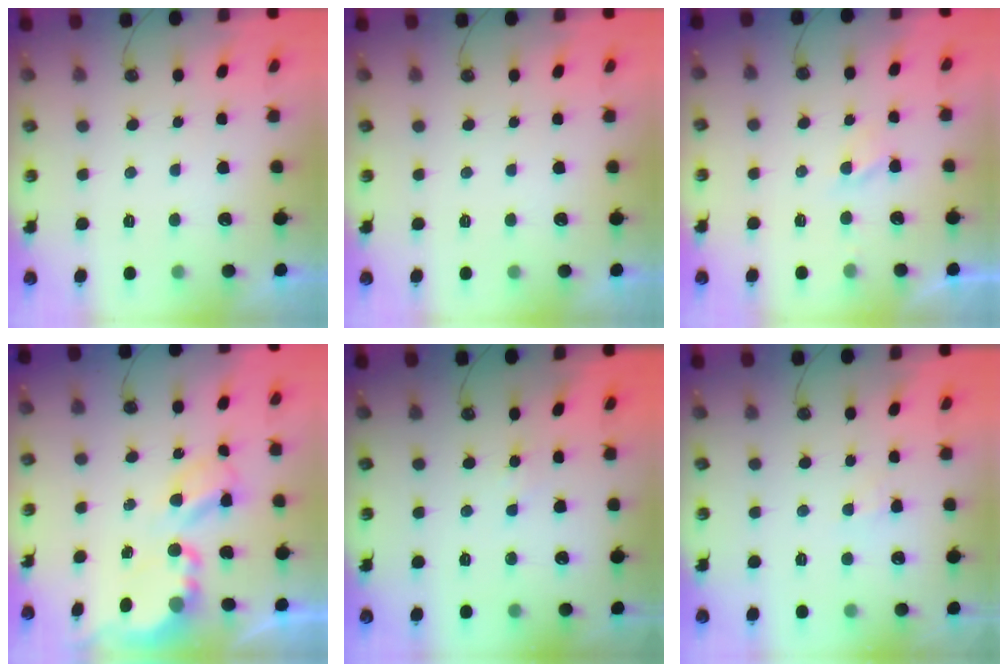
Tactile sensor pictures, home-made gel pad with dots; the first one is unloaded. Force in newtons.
{"total": 0.0}
{"total": 1.9, "press": 1.9, "slide": 0.4}
{"total": 6.0, "press": 6.0, "slide": 0.4}
{"total": 3.2, "press": 3.2, "slide": 0.4}
{"total": 1.6, "press": 1.5, "slide": 0.3}